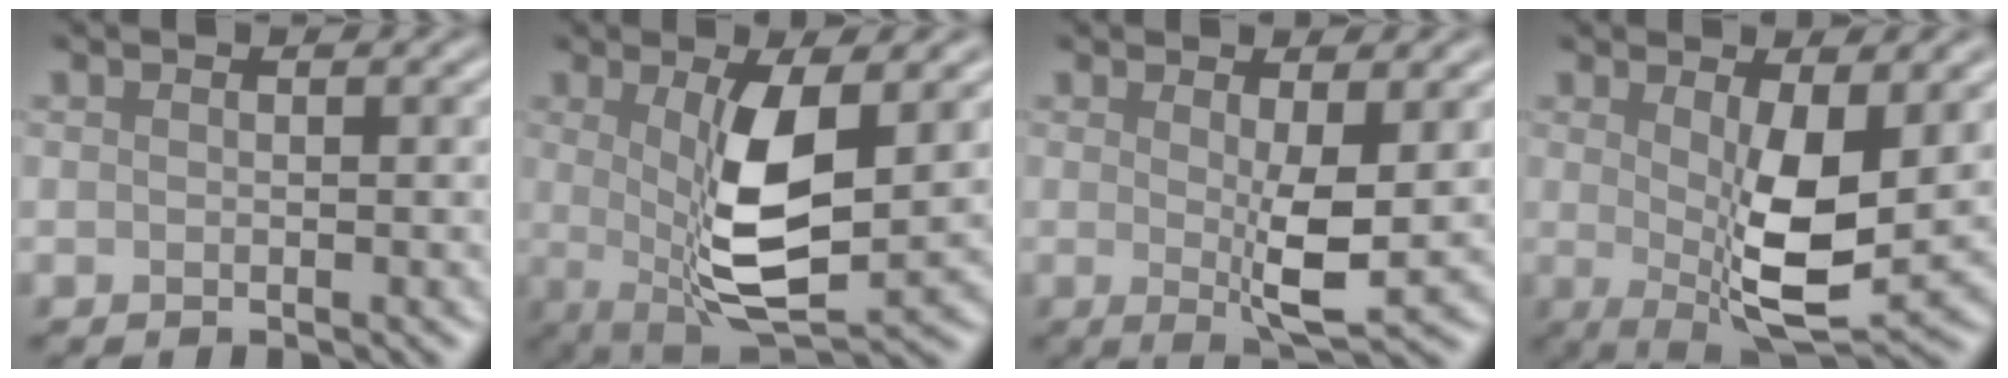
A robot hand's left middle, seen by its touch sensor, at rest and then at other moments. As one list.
[{"total": 7.6, "force": [0.5, 2.3, 7.3], "torque": [-0.136, -0.016, 0.013]}, {"total": 4.1, "force": [0.2, 0.7, 4.0], "torque": [-0.074, -0.016, 0.006]}, {"total": 7.3, "force": [0.2, 2.1, 7.0], "torque": [-0.122, -0.015, 0.010]}]